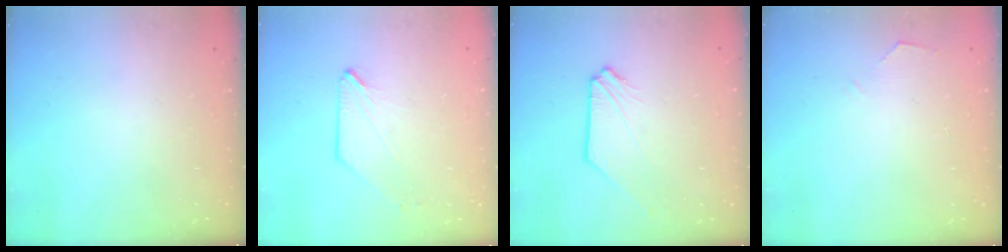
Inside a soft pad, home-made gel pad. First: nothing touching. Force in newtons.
{"total": 1.3, "press": 1.3, "slide": 0.3}
{"total": 1.3, "press": 1.3, "slide": 0.2}
{"total": 2.2, "press": 2.2, "slide": 0.3}